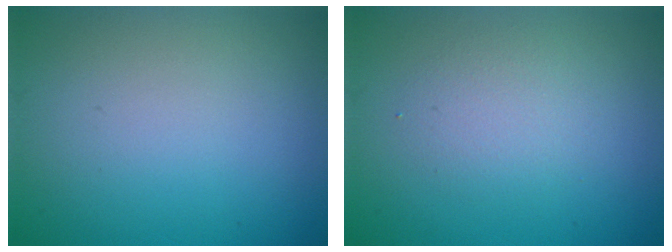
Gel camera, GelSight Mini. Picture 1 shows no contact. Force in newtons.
{"total": 2.2, "press": 2.1, "slide": 0.2}